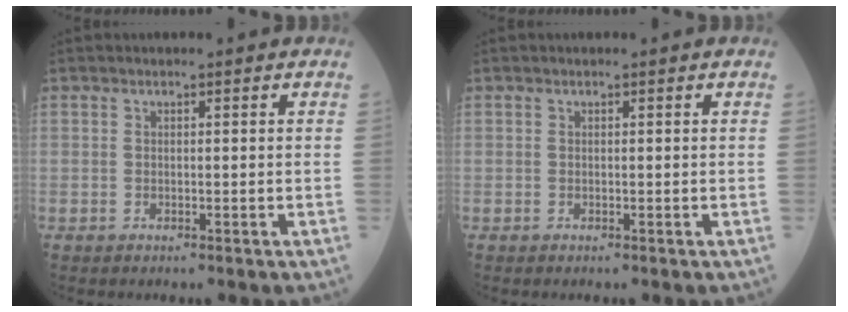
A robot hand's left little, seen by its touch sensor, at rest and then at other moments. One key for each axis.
{"total": 0.0}